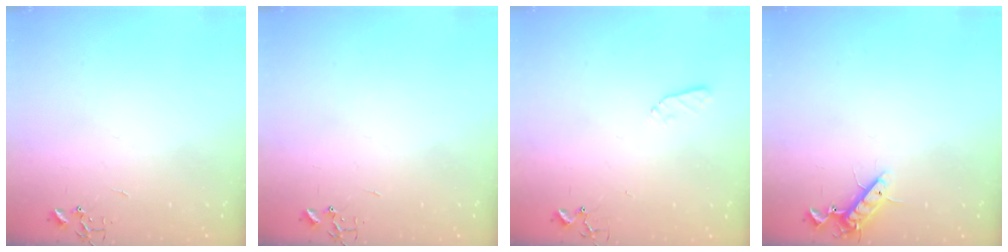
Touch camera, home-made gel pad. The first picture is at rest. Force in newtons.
{"total": 0.0}
{"total": 3.5, "press": 3.4, "slide": 0.5}
{"total": 10.0, "press": 9.8, "slide": 1.5}